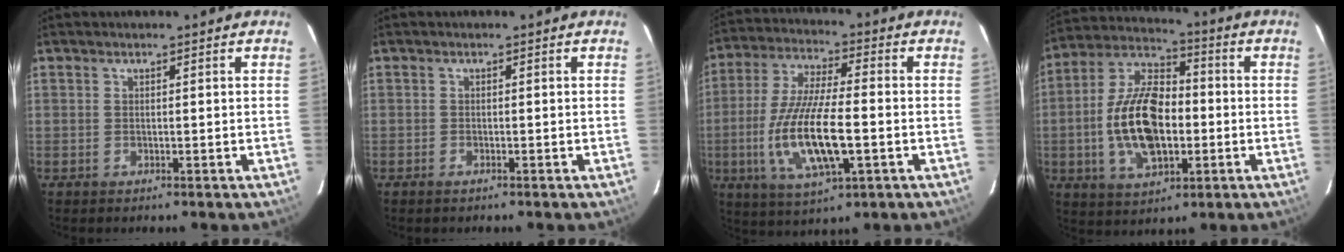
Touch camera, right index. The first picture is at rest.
{"total": 0.8, "force": [-0.6, 0.3, 0.3], "torque": [-0.008, -0.002, -0.014]}
{"total": 16.0, "force": [-3.8, 4.3, 15.0], "torque": [-0.310, -0.013, -0.070]}
{"total": 16.7, "force": [-2.6, 8.9, 14.0], "torque": [-0.278, 0.012, -0.044]}